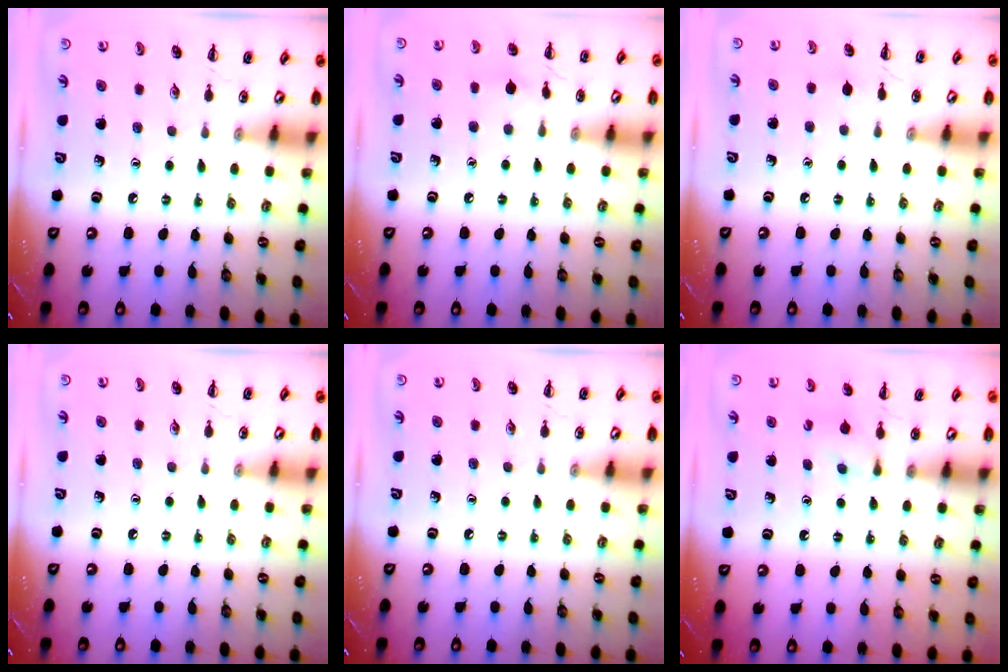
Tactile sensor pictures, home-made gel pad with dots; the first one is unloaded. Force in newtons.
{"total": 7.1, "press": 6.8, "slide": 2.0}
{"total": 3.0, "press": 2.9, "slide": 1.0}
{"total": 0.0}
{"total": 0.0}
{"total": 3.8, "press": 3.6, "slide": 1.3}